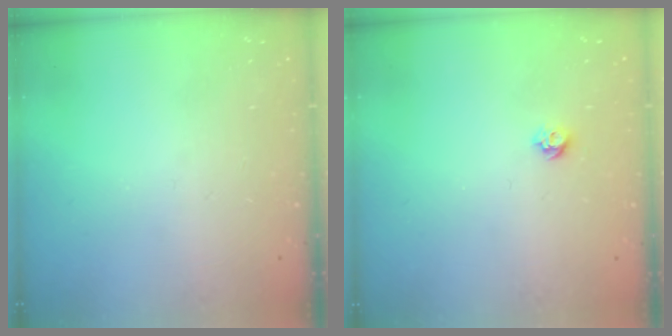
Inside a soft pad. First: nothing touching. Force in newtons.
{"total": 5.3, "press": 5.3, "slide": 0.8}